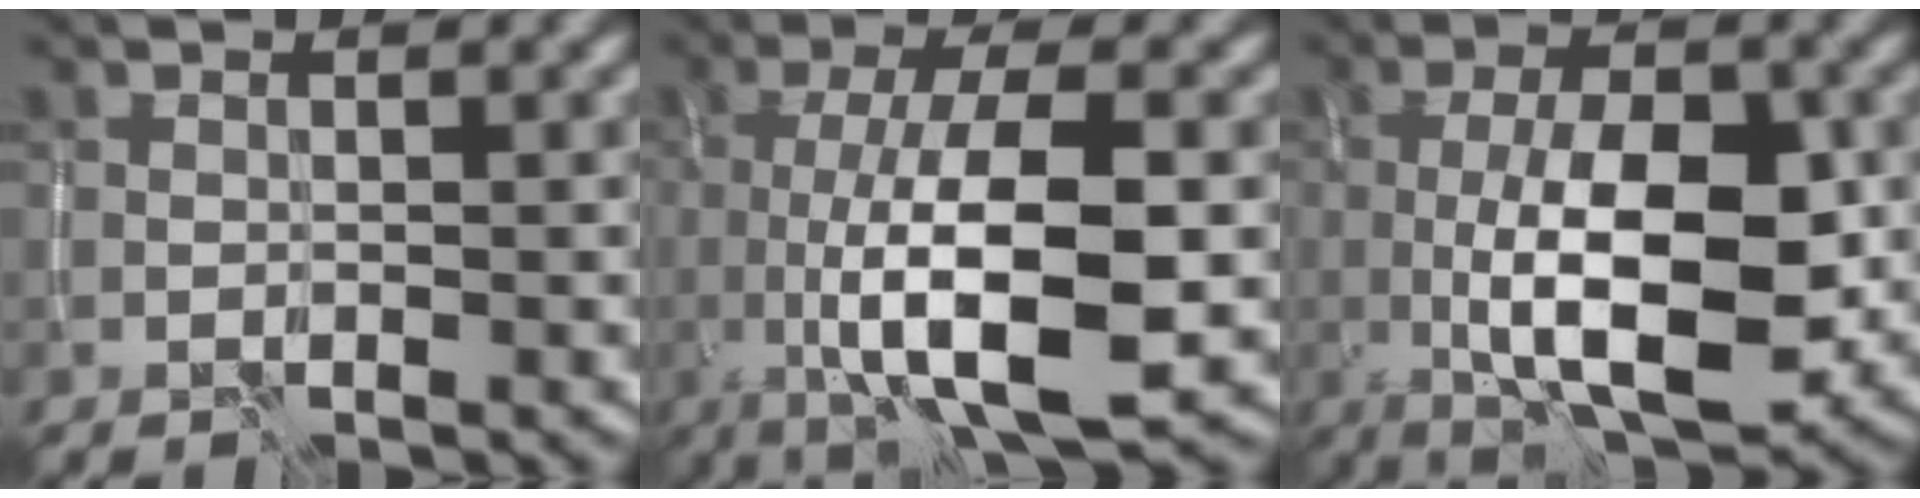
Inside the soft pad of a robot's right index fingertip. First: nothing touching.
{"total": 10.4, "force": [-1.4, 3.1, 9.8], "torque": [-0.163, -0.010, -0.021]}
{"total": 10.0, "force": [-1.4, 3.7, 9.1], "torque": [-0.153, -0.006, -0.022]}